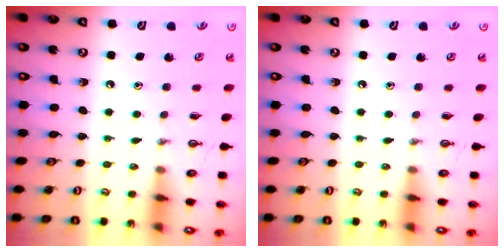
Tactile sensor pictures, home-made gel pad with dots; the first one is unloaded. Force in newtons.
{"total": 0.0}